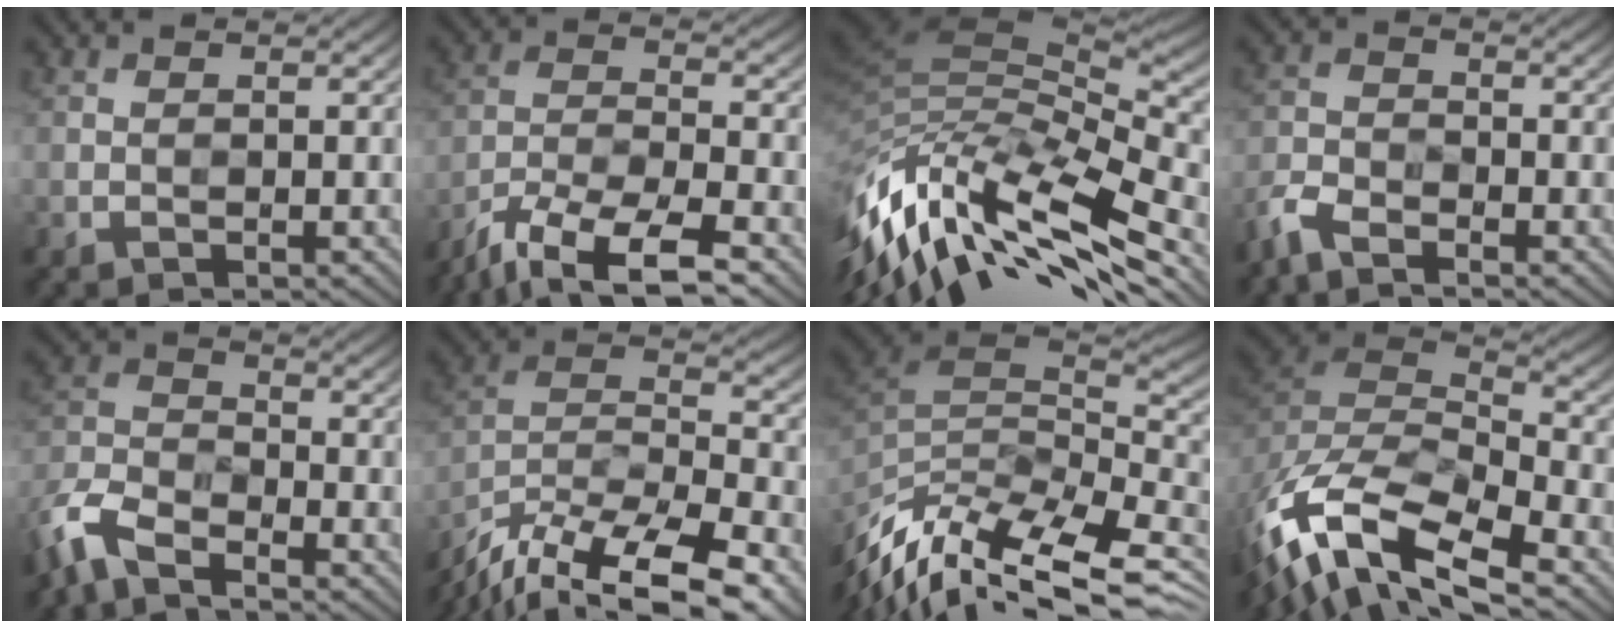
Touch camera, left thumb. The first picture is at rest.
{"total": 10.8, "force": [-8.0, 3.2, 6.6], "torque": [-0.134, -0.010, -0.150]}
{"total": 15.2, "force": [-8.0, 6.8, 11.0], "torque": [-0.264, -0.014, -0.141]}
{"total": 4.1, "force": [-3.5, 1.3, 1.9], "torque": [-0.046, -0.010, -0.084]}
{"total": 7.5, "force": [-5.7, 2.9, 4.0], "torque": [-0.092, -0.013, -0.134]}
{"total": 17.7, "force": [-14.2, 5.5, 9.1], "torque": [-0.183, -0.027, -0.228]}
{"total": 14.7, "force": [-8.4, 6.4, 10.3], "torque": [-0.260, -0.004, -0.146]}
{"total": 14.0, "force": [-9.2, 5.8, 8.8], "torque": [-0.219, -0.023, -0.156]}